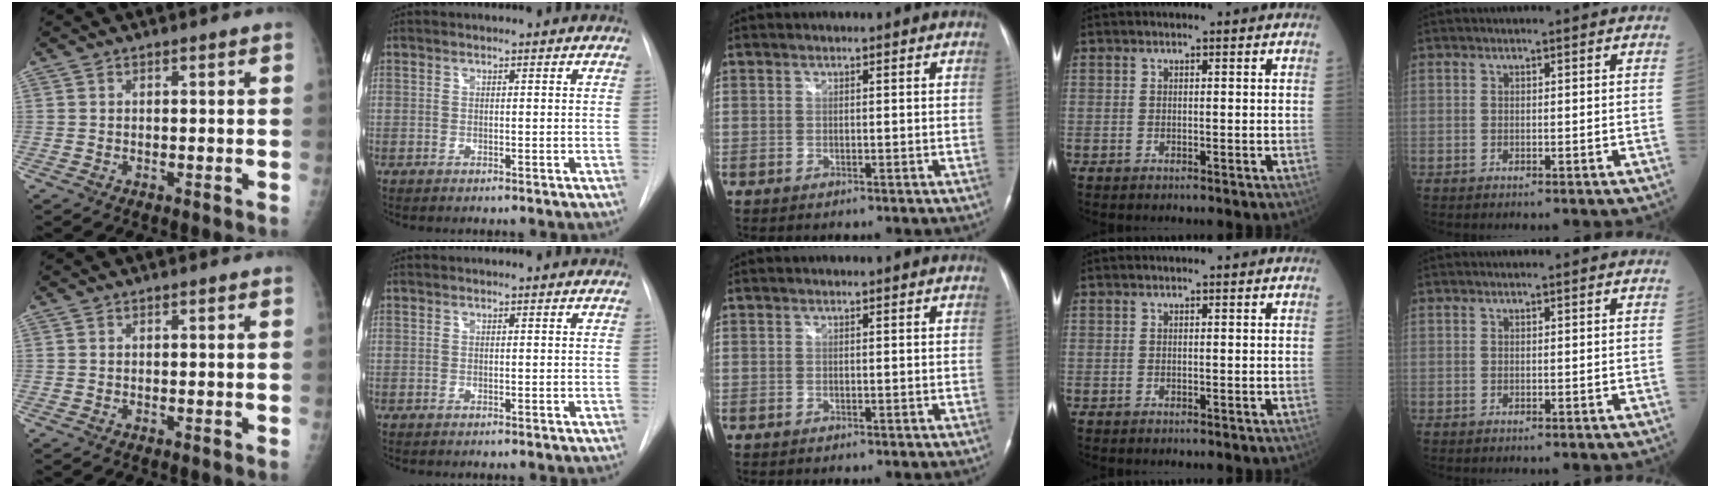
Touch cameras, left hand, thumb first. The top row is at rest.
{}